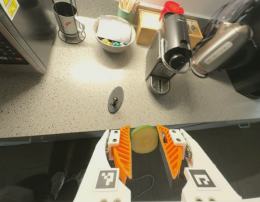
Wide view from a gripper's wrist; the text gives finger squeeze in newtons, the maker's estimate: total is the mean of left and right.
{"total": 10.8, "left": 11.7, "right": 9.9}